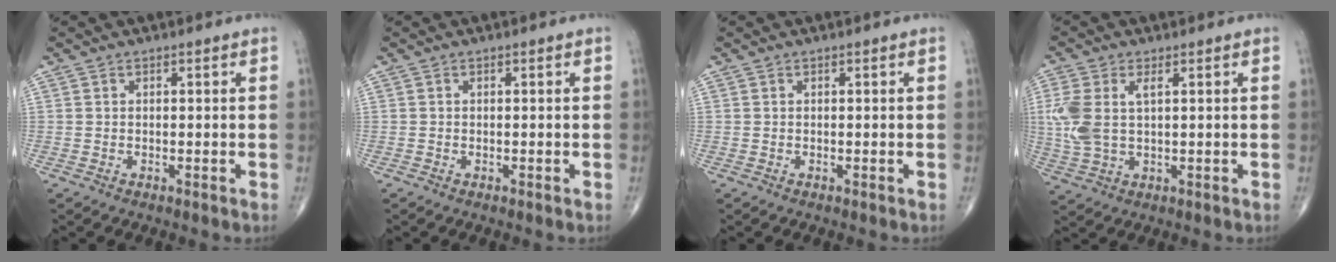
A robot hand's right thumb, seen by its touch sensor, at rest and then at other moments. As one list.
[{"total": 0.0}, {"total": 0.0}, {"total": 8.4, "force": [1.5, 4.4, 7.0], "torque": [-0.184, 0.007, 0.037]}]